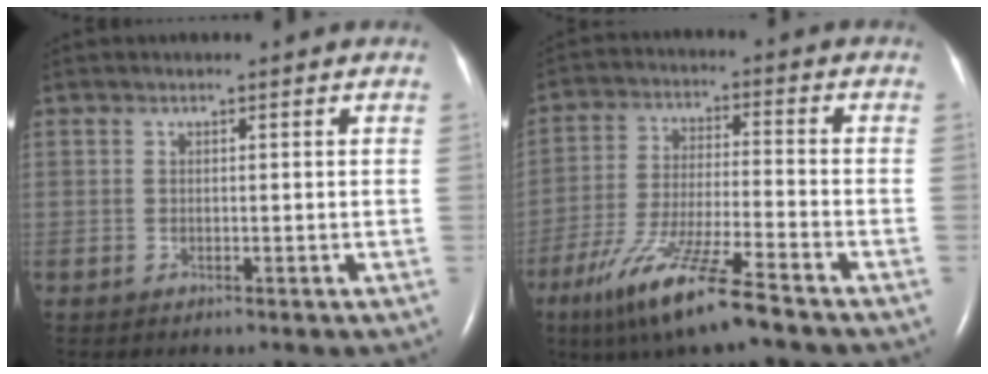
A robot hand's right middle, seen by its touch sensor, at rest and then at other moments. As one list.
[{"total": 12.2, "force": [-8.2, 0.3, 9.0], "torque": [-0.183, -0.034, -0.151]}]